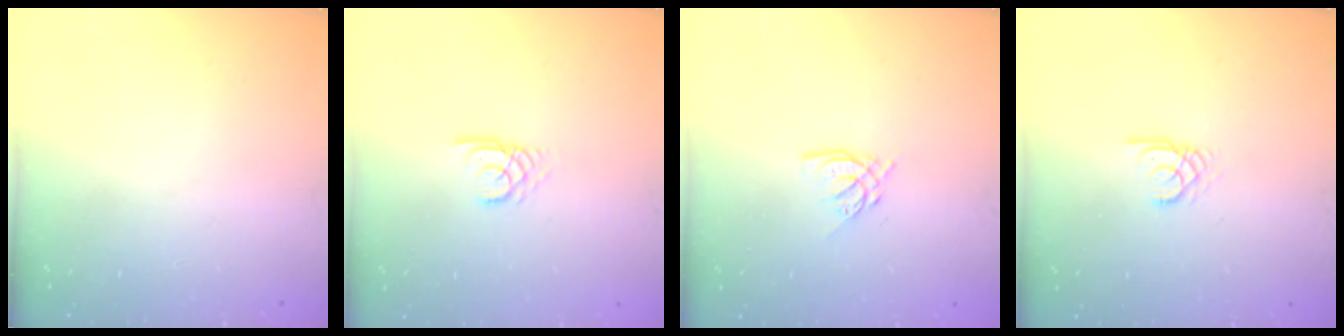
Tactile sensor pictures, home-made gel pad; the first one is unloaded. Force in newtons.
{"total": 2.1, "press": 2.1, "slide": 0.0}
{"total": 5.5, "press": 5.5, "slide": 0.5}
{"total": 1.8, "press": 1.8, "slide": 0.2}